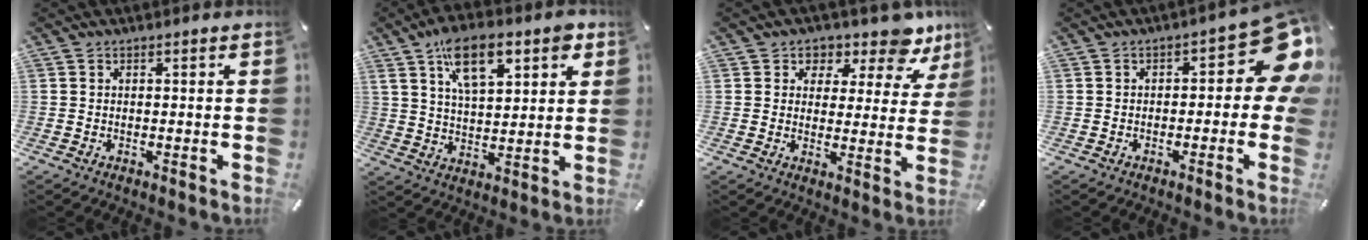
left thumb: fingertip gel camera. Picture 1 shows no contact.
{"total": 13.4, "force": [7.2, 6.4, 9.3], "torque": [-0.152, -0.017, 0.125]}
{"total": 9.3, "force": [7.0, 4.4, 4.2], "torque": [-0.054, -0.057, 0.119]}
{"total": 13.2, "force": [3.5, 6.0, 11.3], "torque": [-0.132, -0.030, 0.059]}